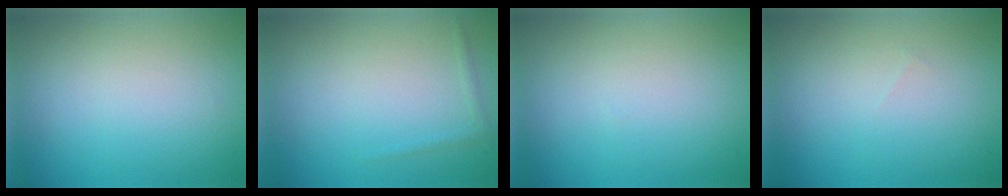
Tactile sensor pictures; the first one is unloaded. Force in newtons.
{"total": 0.6, "press": 0.6, "slide": 0.1}
{"total": 0.0}
{"total": 0.0}